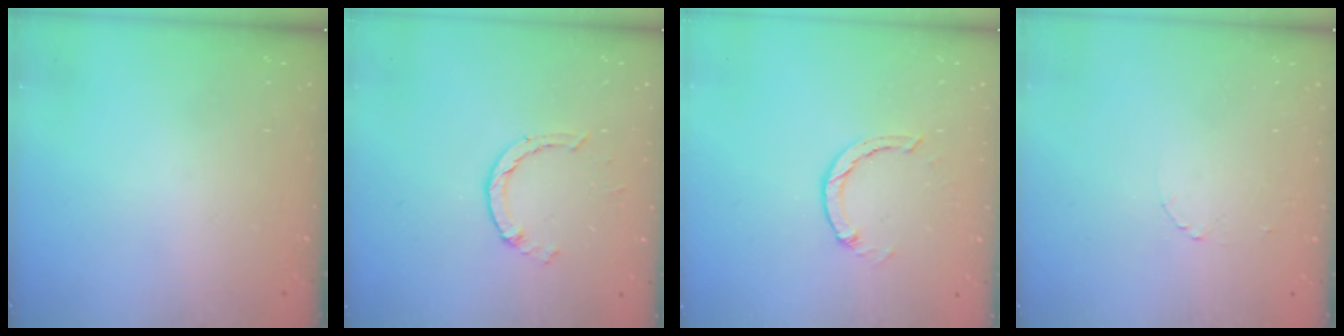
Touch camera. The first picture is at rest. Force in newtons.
{"total": 1.4, "press": 1.4, "slide": 0.2}
{"total": 1.3, "press": 1.2, "slide": 0.3}
{"total": 1.3, "press": 1.3, "slide": 0.1}